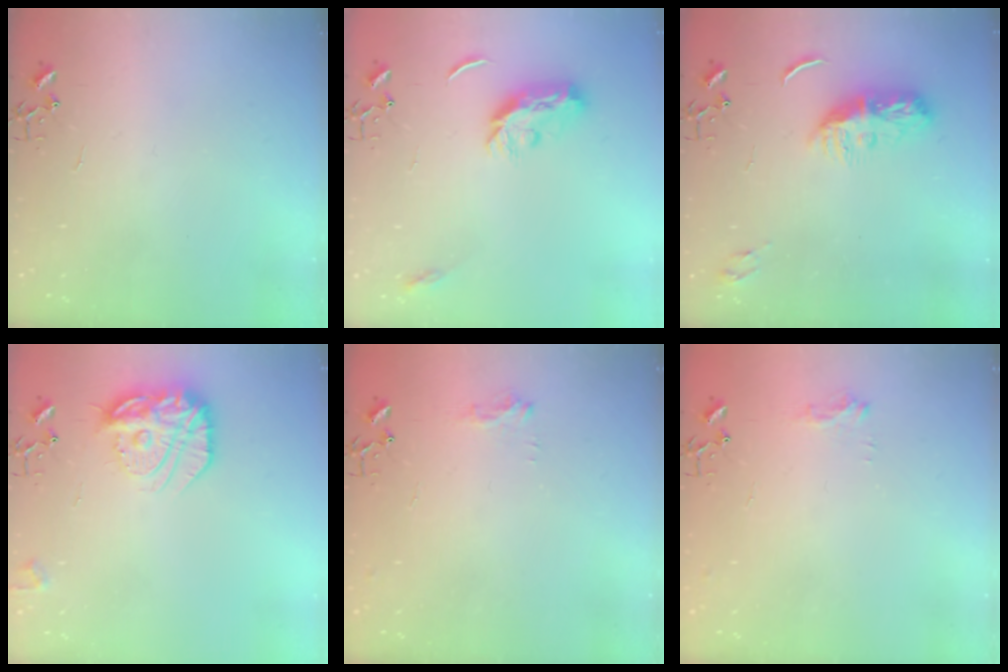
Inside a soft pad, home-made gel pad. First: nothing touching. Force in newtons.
{"total": 9.9, "press": 9.9, "slide": 0.3}
{"total": 9.4, "press": 9.4, "slide": 0.4}
{"total": 18.7, "press": 18.6, "slide": 1.6}
{"total": 8.7, "press": 8.7, "slide": 0.9}
{"total": 8.7, "press": 8.7, "slide": 0.9}